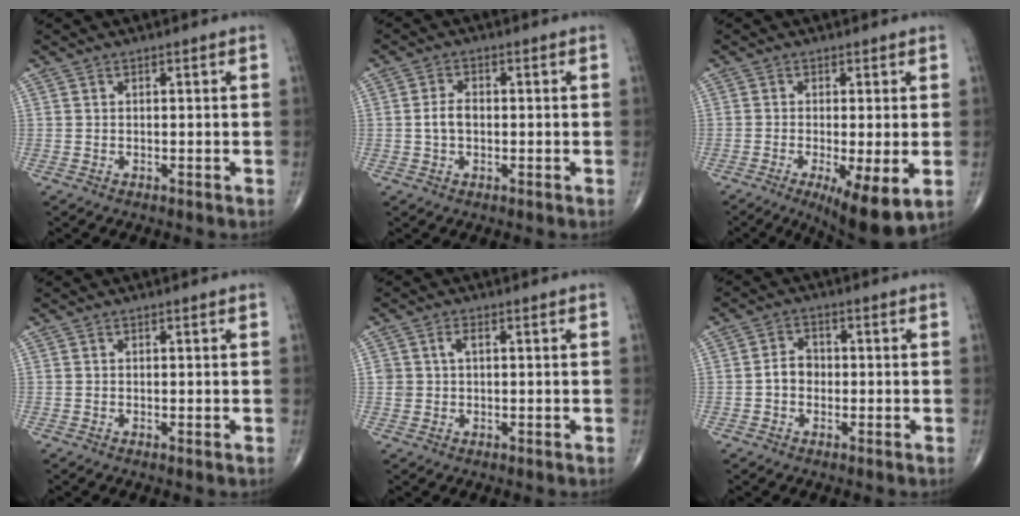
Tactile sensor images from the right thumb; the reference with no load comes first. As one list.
[{"total": 3.4, "force": [-0.2, 2.2, 2.7], "torque": [-0.054, 0.010, -0.007]}, {"total": 9.9, "force": [-3.1, 2.5, 9.1], "torque": [-0.146, -0.023, -0.044]}, {"total": 0.0}, {"total": 2.2, "force": [0.4, 1.5, 1.5], "torque": [-0.027, 0.005, 0.009]}, {"total": 3.6, "force": [-0.7, 2.9, 2.1], "torque": [-0.026, 0.017, -0.019]}]